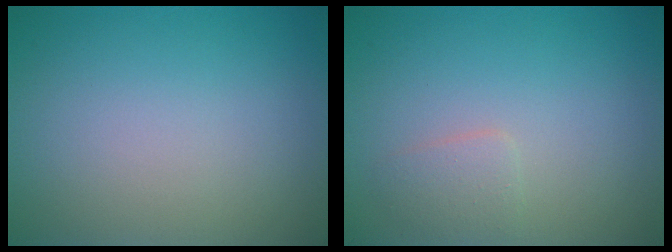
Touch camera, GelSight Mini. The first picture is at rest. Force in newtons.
{"total": 1.4, "press": 1.4, "slide": 0.0}